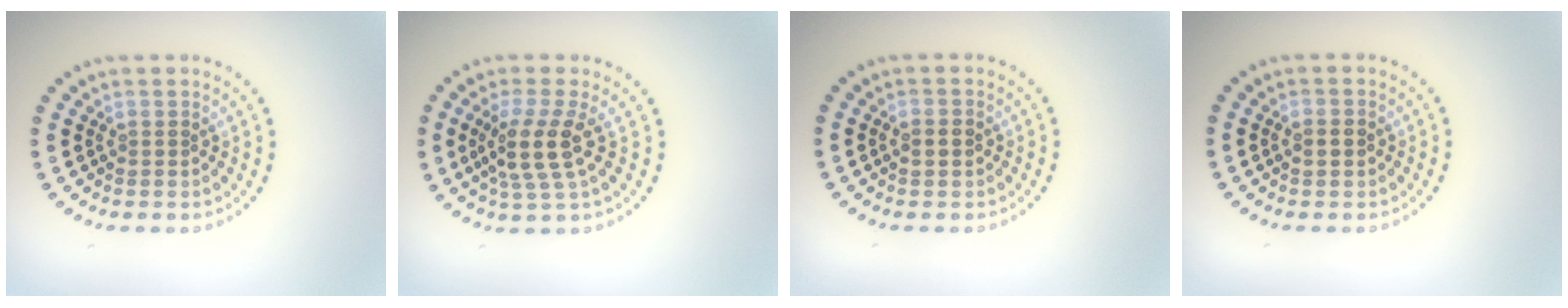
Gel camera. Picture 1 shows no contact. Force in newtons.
{"total": 3.8, "press": 2.9, "slide": 2.5}
{"total": 1.7, "press": 1.7, "slide": 0.2}
{"total": 1.7, "press": 1.7, "slide": 0.2}